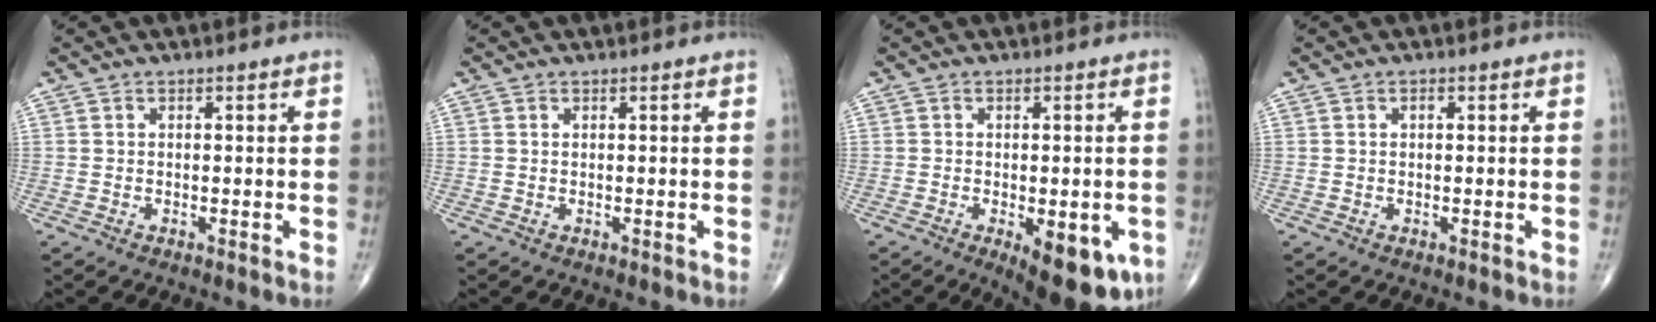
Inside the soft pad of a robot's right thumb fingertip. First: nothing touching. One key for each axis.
{"total": 0.0}
{"total": 11.9, "fx": -4.5, "fy": 5.1, "fz": 9.7, "tx": -0.111, "ty": -0.006, "tz": -0.050}
{"total": 0.6, "fx": 0.2, "fy": 0.3, "fz": 0.5, "tx": -0.010, "ty": 0.000, "tz": 0.003}